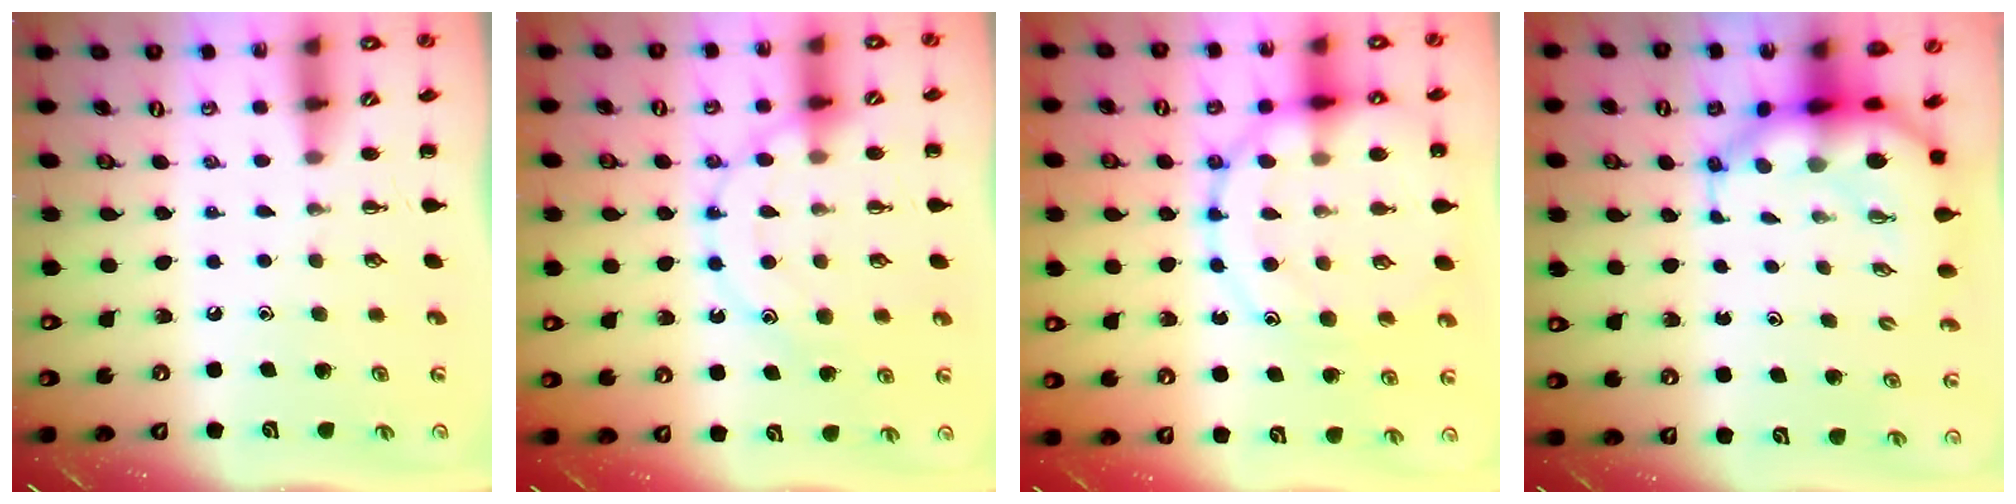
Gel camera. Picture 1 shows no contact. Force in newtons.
{"total": 13.8, "press": 13.7, "slide": 1.8}
{"total": 16.9, "press": 16.7, "slide": 2.5}
{"total": 8.0, "press": 7.6, "slide": 2.3}